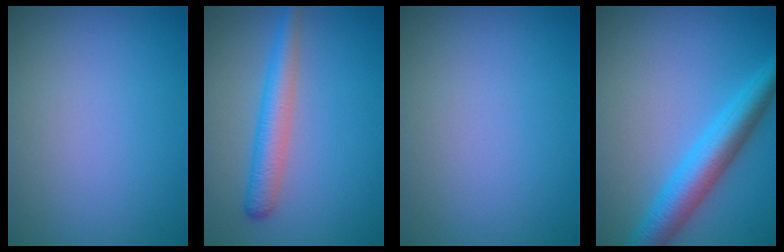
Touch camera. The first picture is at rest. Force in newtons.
{"total": 3.5, "press": 3.5, "slide": 0.1}
{"total": 0.0}
{"total": 5.5, "press": 5.5, "slide": 0.1}